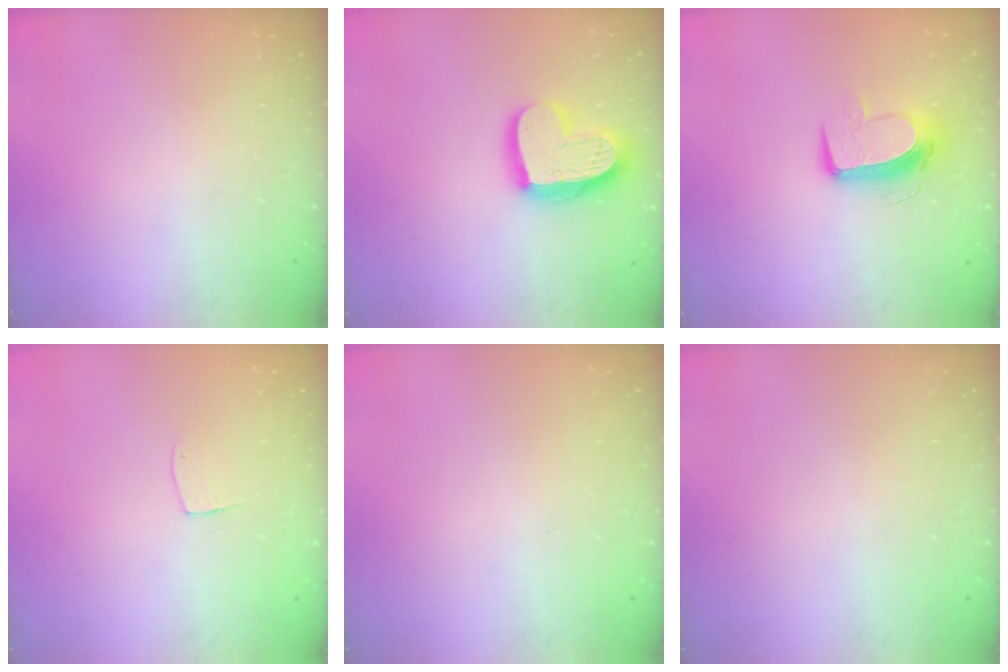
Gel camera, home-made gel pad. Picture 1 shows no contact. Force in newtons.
{"total": 20.0, "press": 20.0, "slide": 1.7}
{"total": 10.4, "press": 10.3, "slide": 1.0}
{"total": 5.4, "press": 5.4, "slide": 0.3}
{"total": 0.0}
{"total": 0.0}